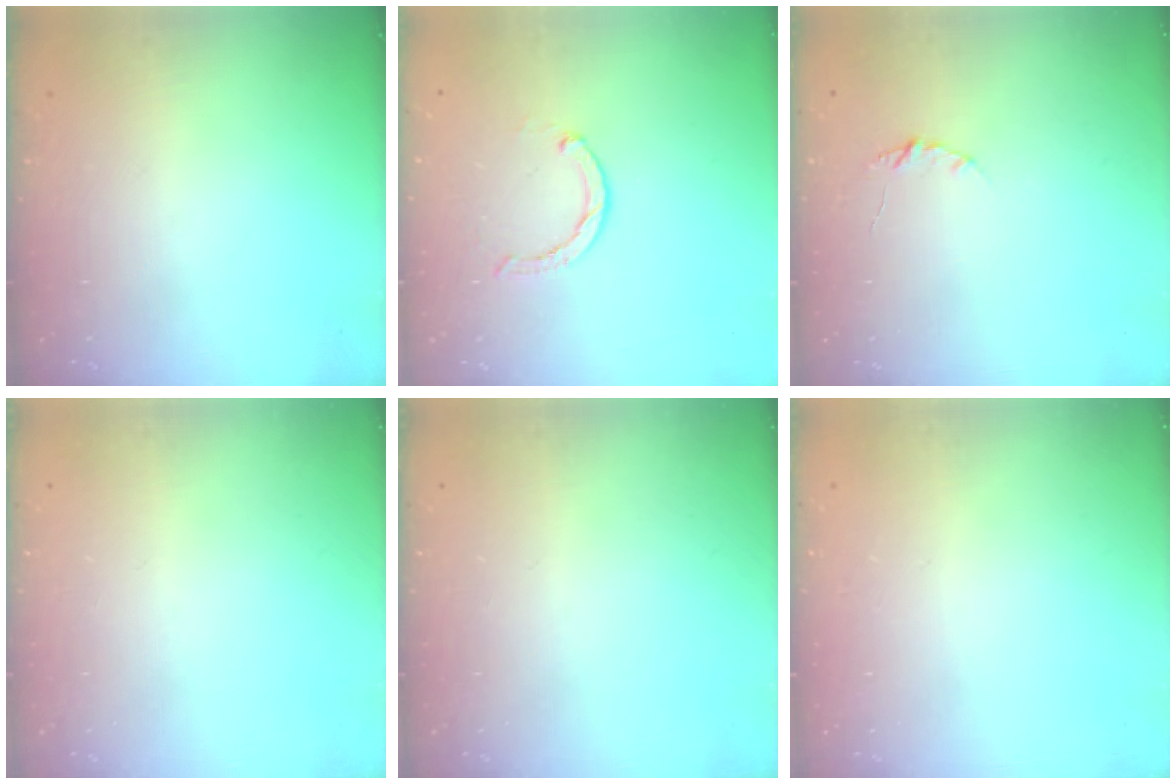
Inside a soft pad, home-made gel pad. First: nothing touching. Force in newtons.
{"total": 1.7, "press": 1.6, "slide": 0.3}
{"total": 3.9, "press": 3.9, "slide": 0.5}
{"total": 0.0}
{"total": 0.0}
{"total": 2.6, "press": 2.6, "slide": 0.2}